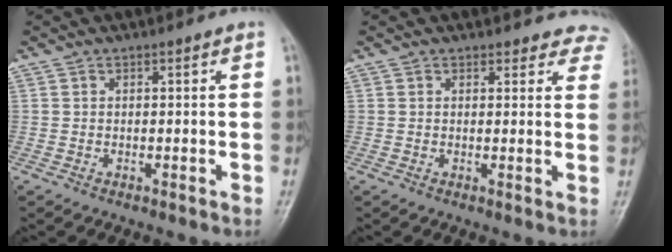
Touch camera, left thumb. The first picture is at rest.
{"total": 6.8, "force": [6.1, 2.9, 0.1], "torque": [0.060, -0.021, 0.035]}